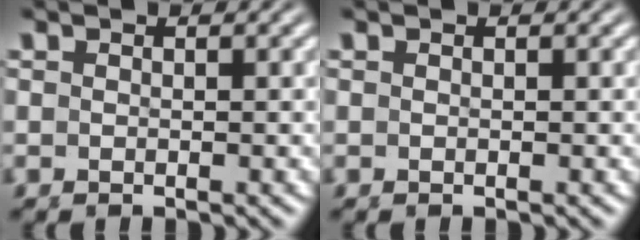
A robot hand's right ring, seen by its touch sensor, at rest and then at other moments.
{"total": 0.0}